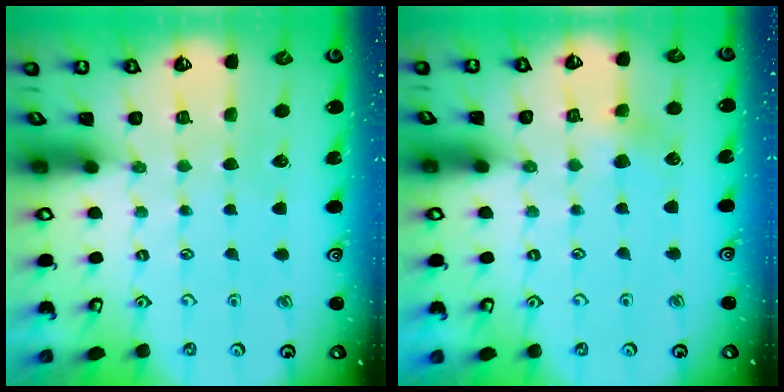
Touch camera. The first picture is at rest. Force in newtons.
{"total": 4.2, "press": 4.2, "slide": 0.6}